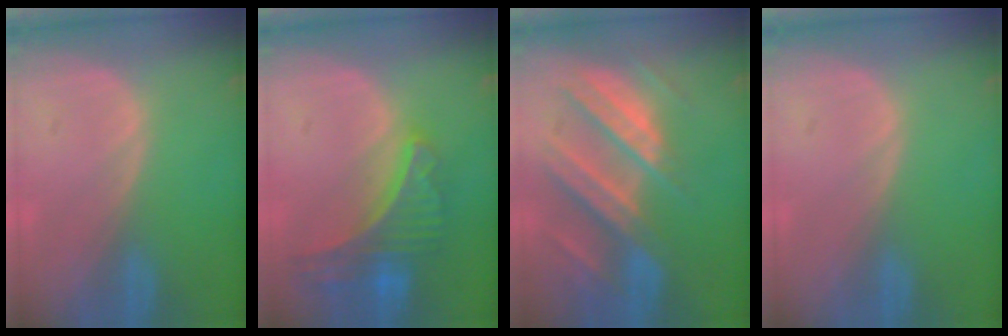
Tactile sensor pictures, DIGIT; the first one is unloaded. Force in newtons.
{"total": 8.9, "press": 7.8, "slide": 4.3}
{"total": 10.4, "press": 9.1, "slide": 5.0}
{"total": 0.0}